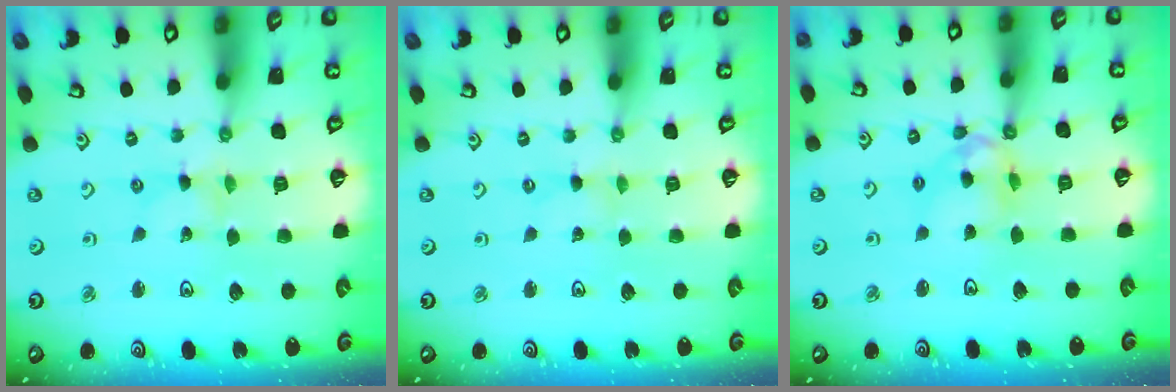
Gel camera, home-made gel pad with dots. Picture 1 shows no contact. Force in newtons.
{"total": 0.0}
{"total": 9.2, "press": 9.1, "slide": 0.9}